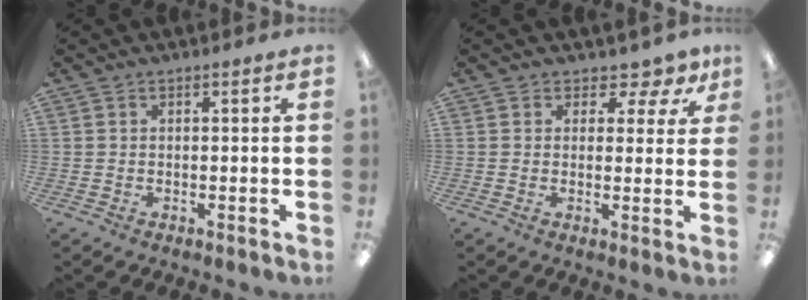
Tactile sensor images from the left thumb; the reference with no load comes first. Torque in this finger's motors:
{"motor_torque": [0.07, 0.11, -0.08, -0.09, -0.02]}